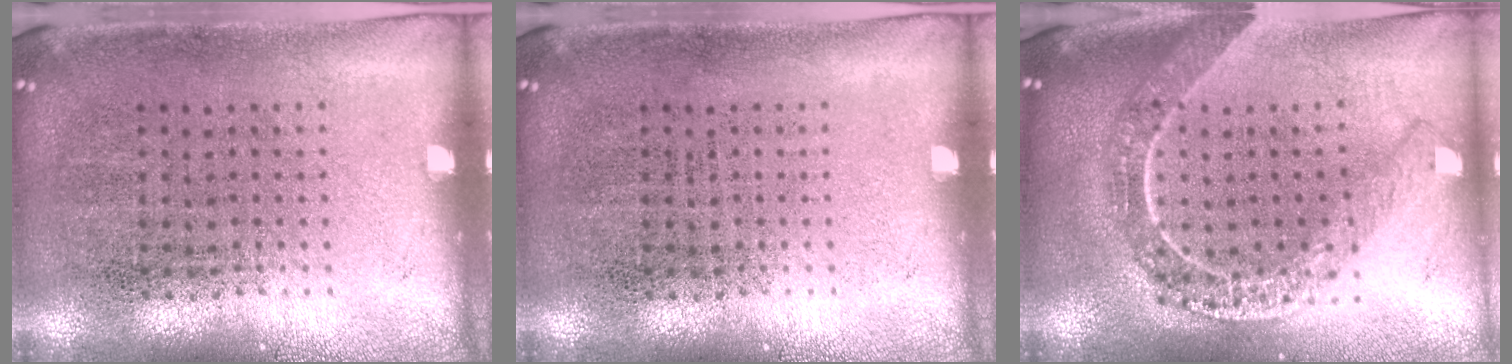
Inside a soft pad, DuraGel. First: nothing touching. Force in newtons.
{"total": 0.0}
{"total": 2.2, "press": 1.9, "slide": 1.1}